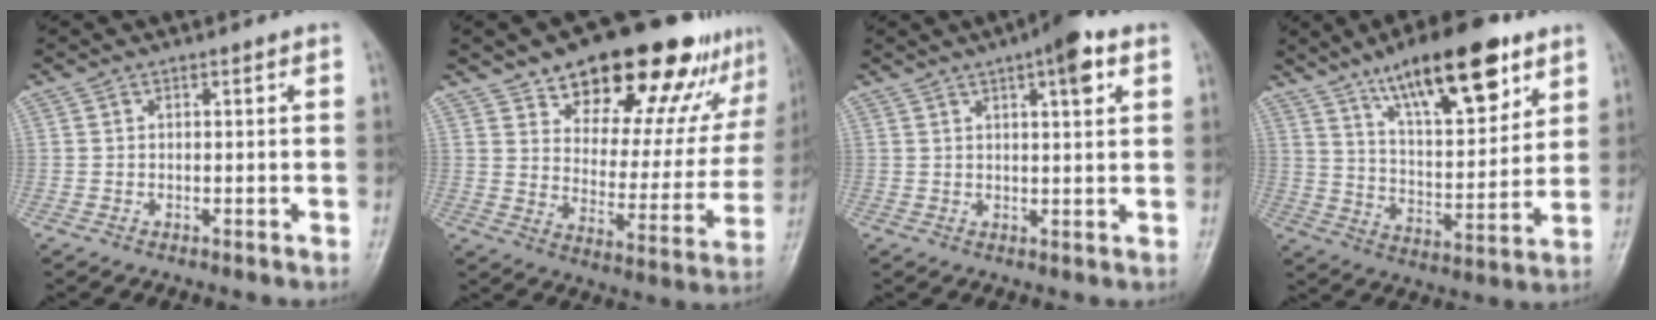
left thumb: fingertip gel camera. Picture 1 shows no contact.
{"total": 24.3, "force": [17.0, 10.6, 13.7], "torque": [-0.141, -0.070, 0.240]}
{"total": 6.8, "force": [3.3, 1.9, 5.7], "torque": [-0.074, -0.003, 0.043]}
{"total": 19.2, "force": [11.5, 6.6, 13.9], "torque": [-0.183, -0.052, 0.195]}